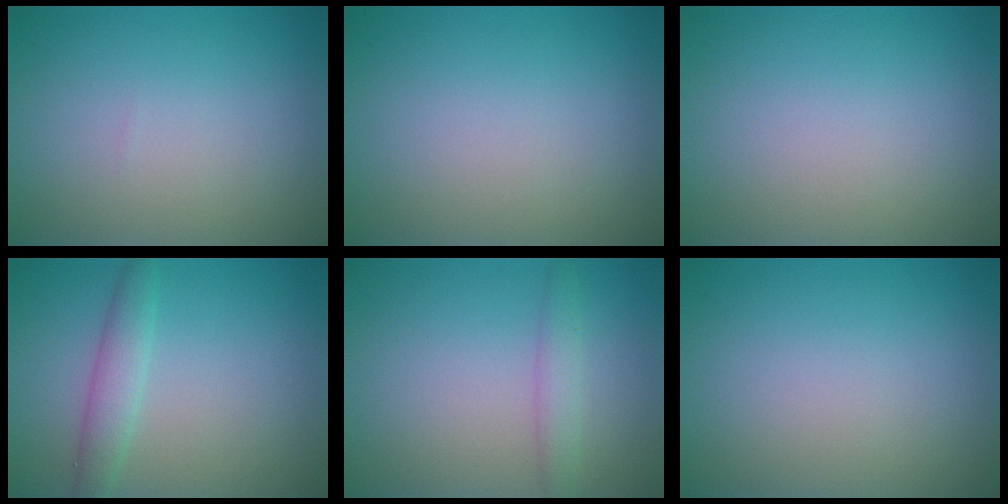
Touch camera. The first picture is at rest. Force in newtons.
{"total": 0.0}
{"total": 0.0}
{"total": 2.4, "press": 2.4, "slide": 0.1}
{"total": 1.8, "press": 1.8, "slide": 0.1}
{"total": 0.0}